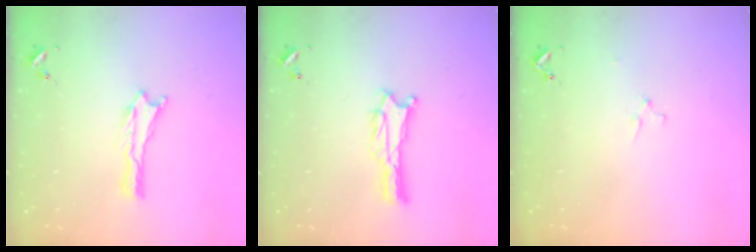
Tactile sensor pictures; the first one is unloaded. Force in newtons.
{"total": 1.4, "press": 1.4, "slide": 0.1}
{"total": 1.1, "press": 1.1, "slide": 0.1}